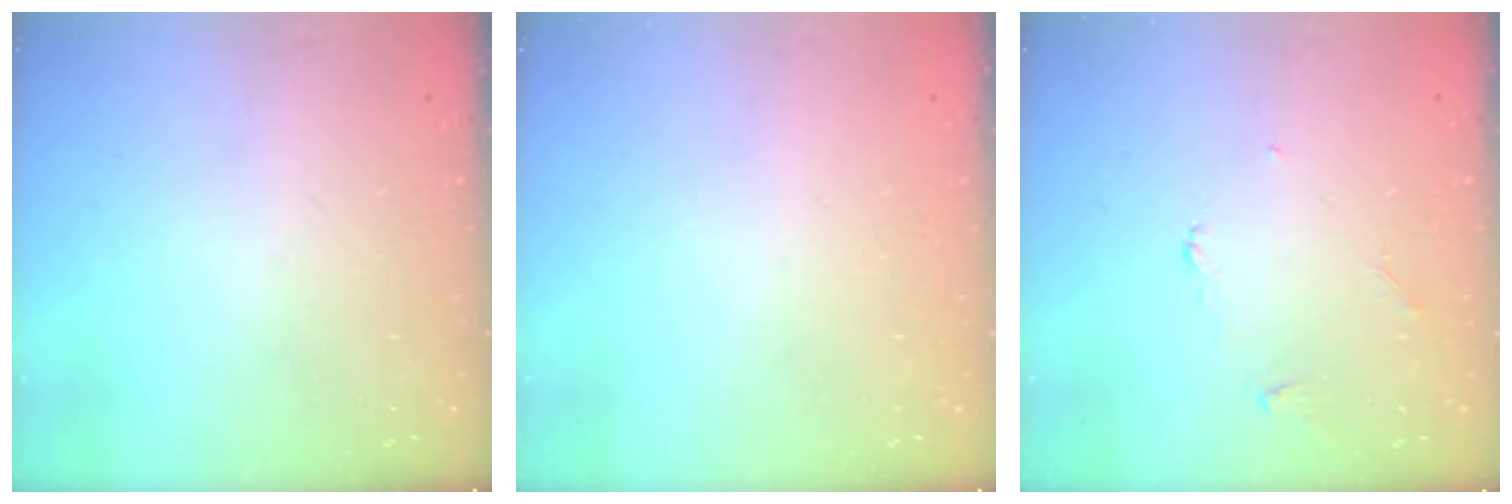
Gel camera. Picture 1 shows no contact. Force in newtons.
{"total": 2.0, "press": 2.0, "slide": 0.1}
{"total": 2.7, "press": 2.7, "slide": 0.3}